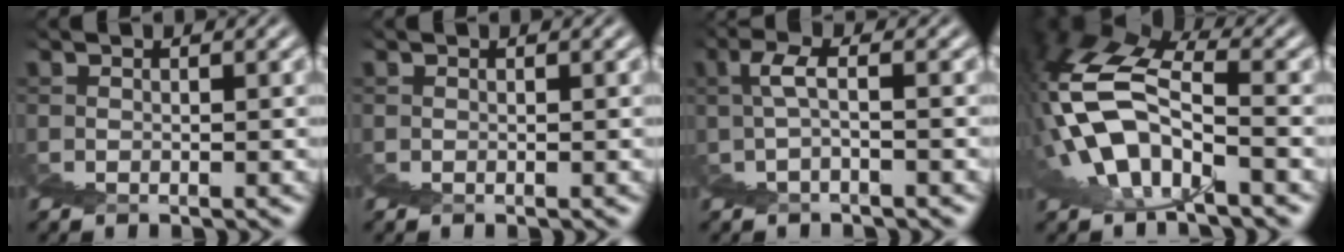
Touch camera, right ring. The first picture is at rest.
{"total": 0.0}
{"total": 4.2, "force": [2.8, 2.0, 2.5], "torque": [-0.031, 0.038, 0.029]}
{"total": 11.9, "force": [3.7, 8.3, 7.8], "torque": [-0.151, 0.025, 0.039]}